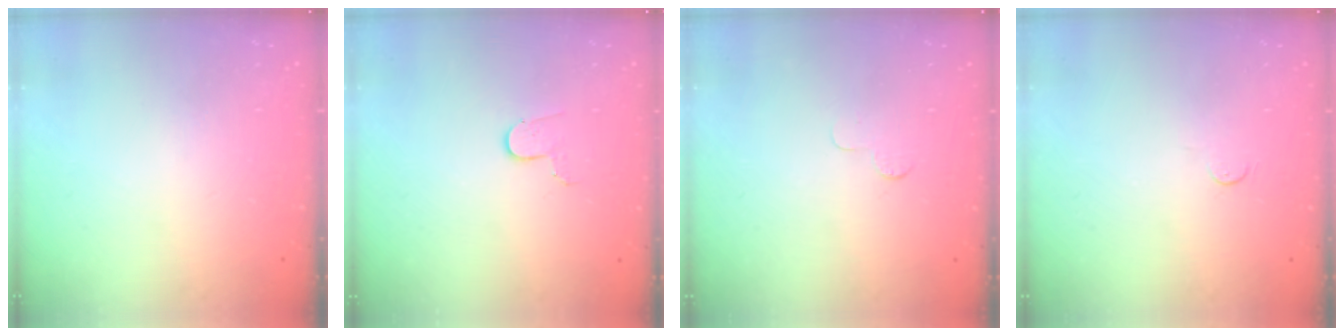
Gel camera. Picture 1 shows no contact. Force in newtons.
{"total": 3.3, "press": 3.3, "slide": 0.3}
{"total": 2.5, "press": 2.5, "slide": 0.2}
{"total": 3.4, "press": 3.4, "slide": 0.4}